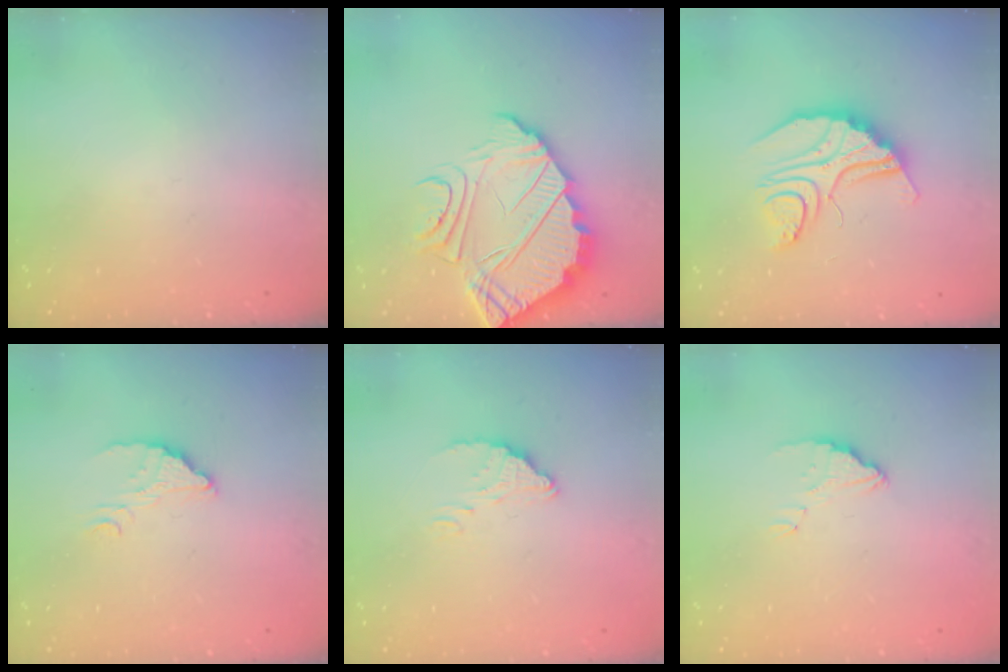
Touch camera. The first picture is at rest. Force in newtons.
{"total": 10.2, "press": 10.1, "slide": 0.7}
{"total": 12.2, "press": 12.2, "slide": 1.0}
{"total": 4.0, "press": 4.0, "slide": 0.2}
{"total": 4.3, "press": 4.2, "slide": 0.2}
{"total": 2.7, "press": 2.7, "slide": 0.1}